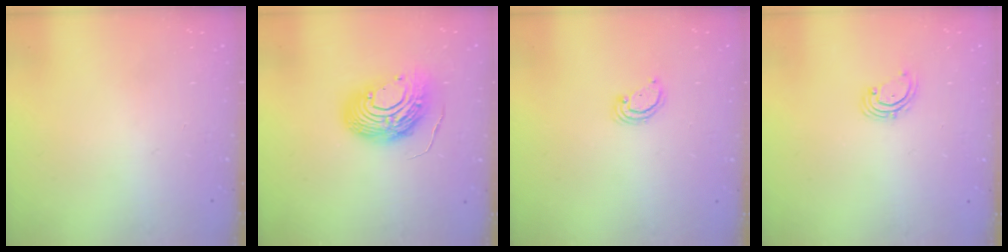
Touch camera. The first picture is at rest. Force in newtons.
{"total": 13.8, "press": 13.8, "slide": 1.1}
{"total": 2.3, "press": 2.3, "slide": 0.2}
{"total": 2.0, "press": 2.0, "slide": 0.4}